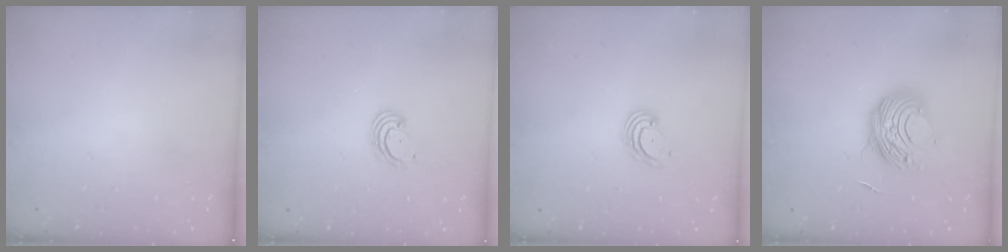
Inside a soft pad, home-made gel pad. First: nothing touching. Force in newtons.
{"total": 2.5, "press": 2.5, "slide": 0.3}
{"total": 4.0, "press": 3.9, "slide": 0.4}
{"total": 10.0, "press": 10.0, "slide": 0.8}